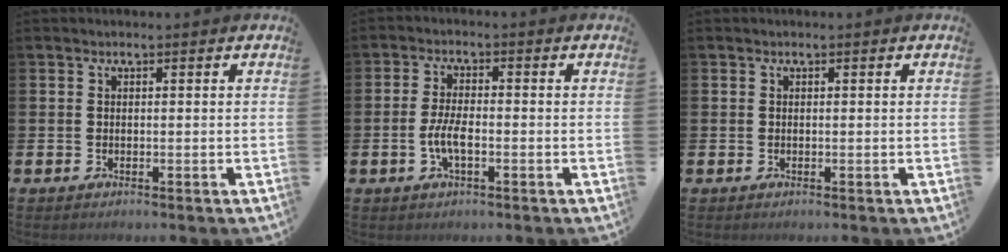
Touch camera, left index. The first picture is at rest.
{"total": 3.7, "force": [-1.1, 1.3, 3.3], "torque": [-0.071, -0.001, -0.025]}
{"total": 0.0}